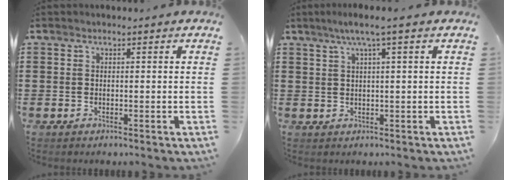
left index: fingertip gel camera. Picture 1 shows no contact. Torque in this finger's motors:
{"motor_torque": [0.67, -0.02, 0.43, 0.11]}